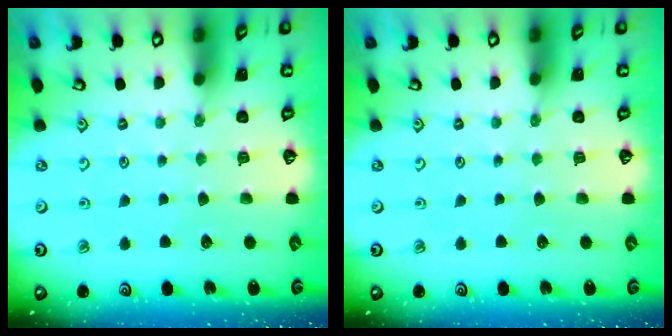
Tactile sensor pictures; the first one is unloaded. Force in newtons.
{"total": 0.0}